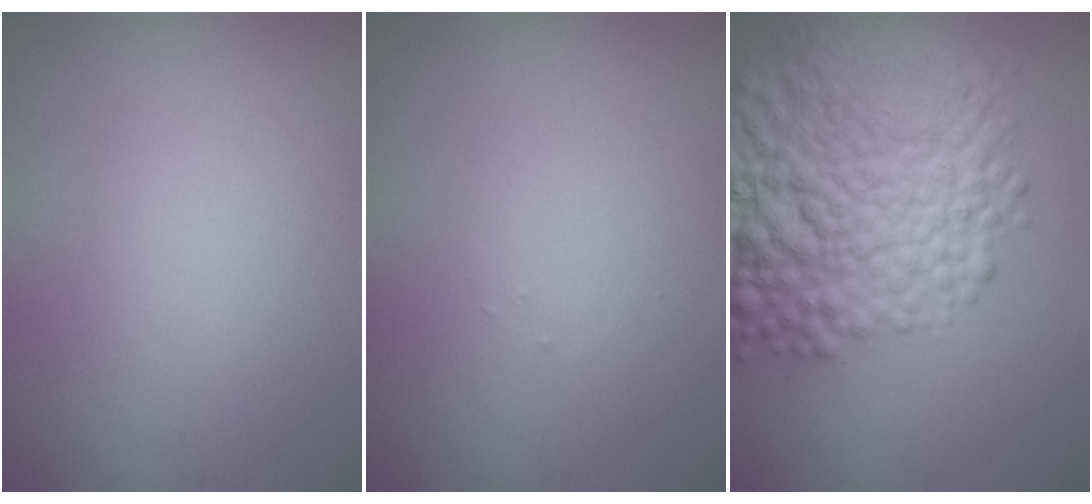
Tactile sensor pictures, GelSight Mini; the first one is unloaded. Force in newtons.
{"total": 0.0}
{"total": 12.3, "press": 12.2, "slide": 0.4}